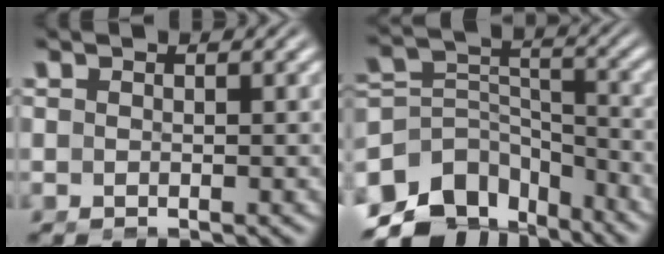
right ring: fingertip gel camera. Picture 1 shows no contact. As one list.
[{"total": 11.7, "force": [-5.6, 8.5, 5.7], "torque": [-0.129, -0.058, -0.076]}]